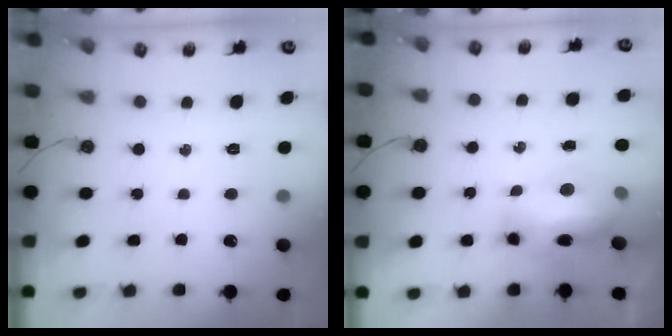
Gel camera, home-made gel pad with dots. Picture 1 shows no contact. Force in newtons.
{"total": 14.5, "press": 14.5, "slide": 1.4}